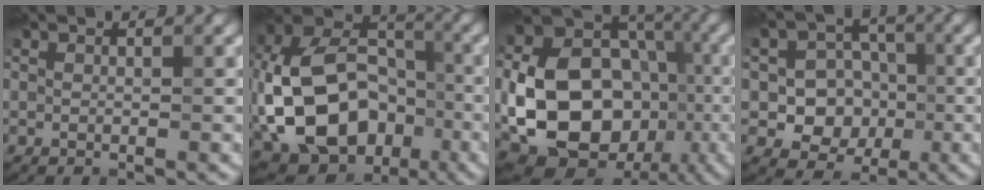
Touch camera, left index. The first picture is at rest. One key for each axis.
{"total": 14.8, "fx": -4.2, "fy": 10.5, "fz": 9.6, "tx": -0.196, "ty": -0.005, "tz": -0.063}
{"total": 15.7, "fx": -3.5, "fy": 11.7, "fz": 9.9, "tx": -0.175, "ty": -0.016, "tz": -0.051}
{"total": 6.0, "fx": -1.3, "fy": 5.2, "fz": 2.7, "tx": -0.023, "ty": -0.002, "tz": -0.038}